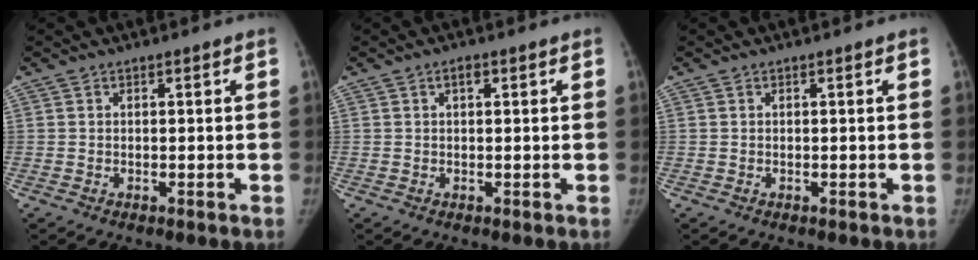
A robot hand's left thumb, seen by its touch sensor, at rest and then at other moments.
{"total": 1.4, "force": [0.6, 0.7, 1.0], "torque": [-0.013, 0.005, 0.005]}
{"total": 0.0}